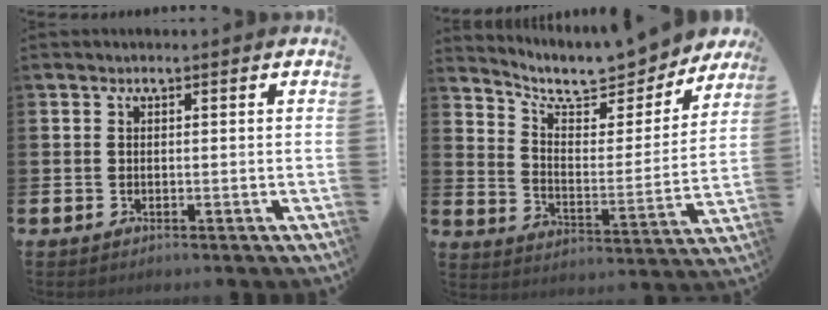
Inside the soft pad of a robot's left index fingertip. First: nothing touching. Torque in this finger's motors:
{"motor_torque": [1.23, -0.91, 0.92, 0.17]}